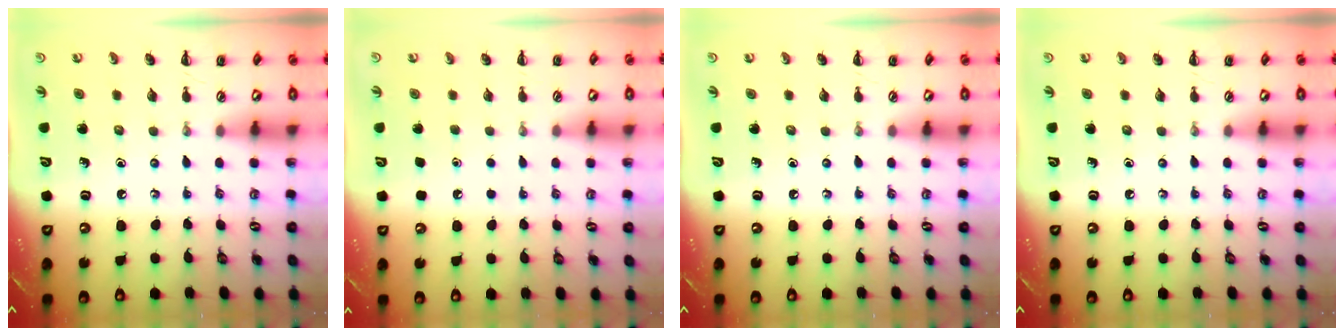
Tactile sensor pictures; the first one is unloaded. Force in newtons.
{"total": 1.7, "press": 1.6, "slide": 0.1}
{"total": 0.0}
{"total": 0.0}